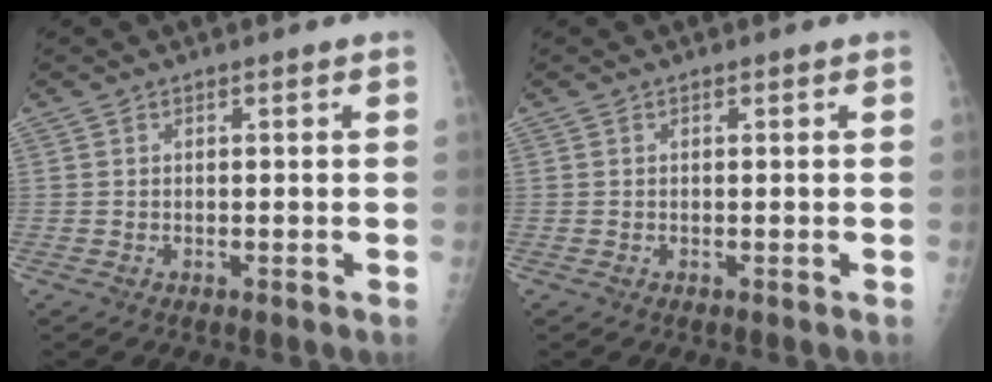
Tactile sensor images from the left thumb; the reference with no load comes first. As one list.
[{"total": 0.0}]